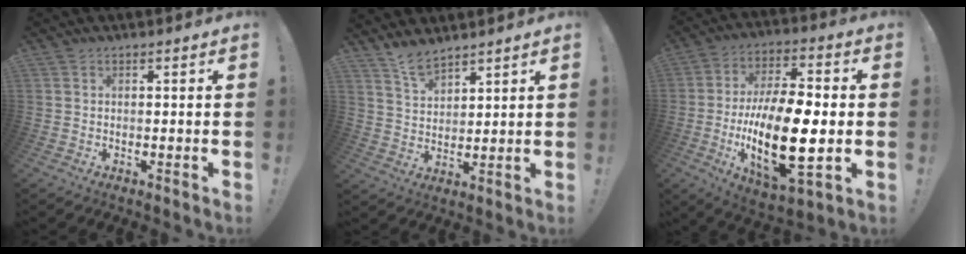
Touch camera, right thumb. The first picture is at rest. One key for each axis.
{"total": 6.1, "fx": 5.6, "fy": 1.4, "fz": 2.0, "tx": -0.049, "ty": -0.037, "tz": 0.106}
{"total": 23.2, "fx": -3.7, "fy": 9.6, "fz": 20.8, "tx": -0.384, "ty": 0.004, "tz": -0.058}